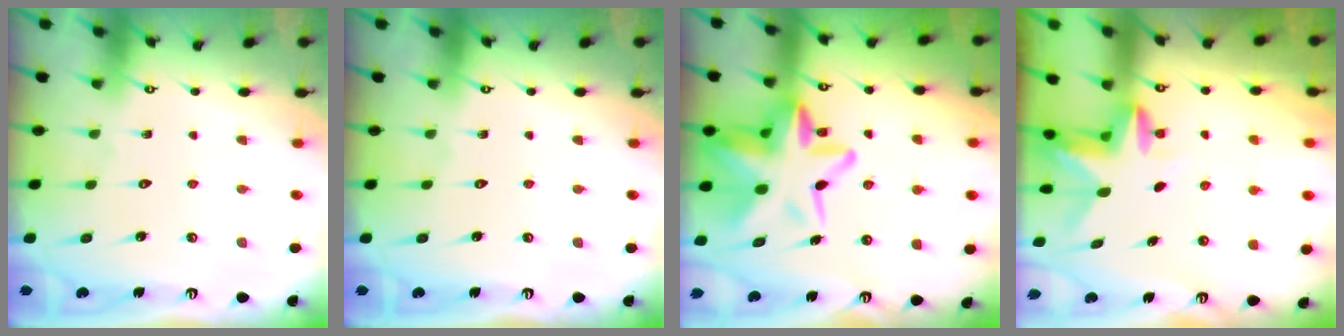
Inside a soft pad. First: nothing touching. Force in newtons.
{"total": 0.0}
{"total": 17.2, "press": 16.9, "slide": 3.0}
{"total": 2.9, "press": 2.9, "slide": 0.3}